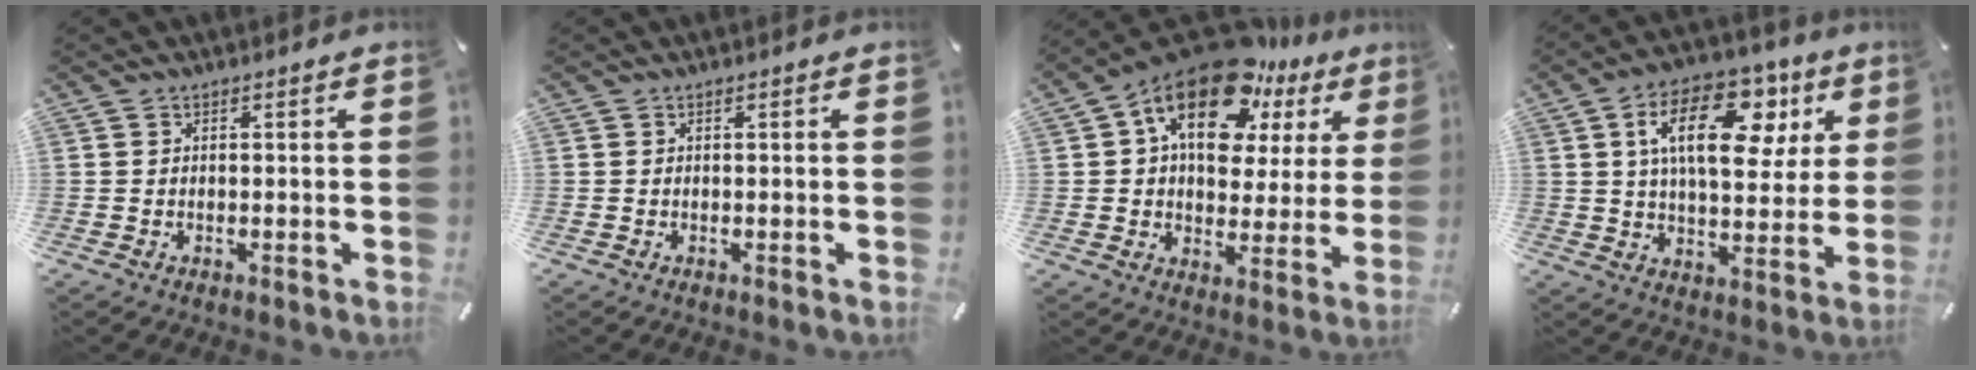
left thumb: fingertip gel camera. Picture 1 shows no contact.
{"total": 0.0}
{"total": 20.4, "force": [11.5, 11.3, 12.4], "torque": [-0.213, -0.065, 0.196]}
{"total": 19.1, "force": [7.2, 10.4, 14.3], "torque": [-0.216, -0.010, 0.117]}